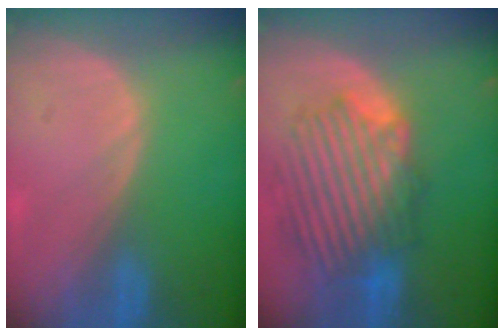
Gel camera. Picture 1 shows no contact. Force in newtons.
{"total": 9.6, "press": 9.6, "slide": 0.4}